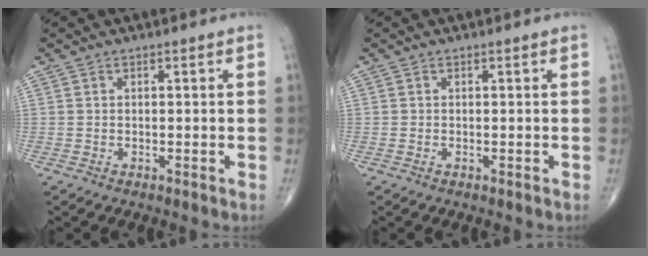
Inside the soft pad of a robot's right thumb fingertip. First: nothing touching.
{"total": 0.0}